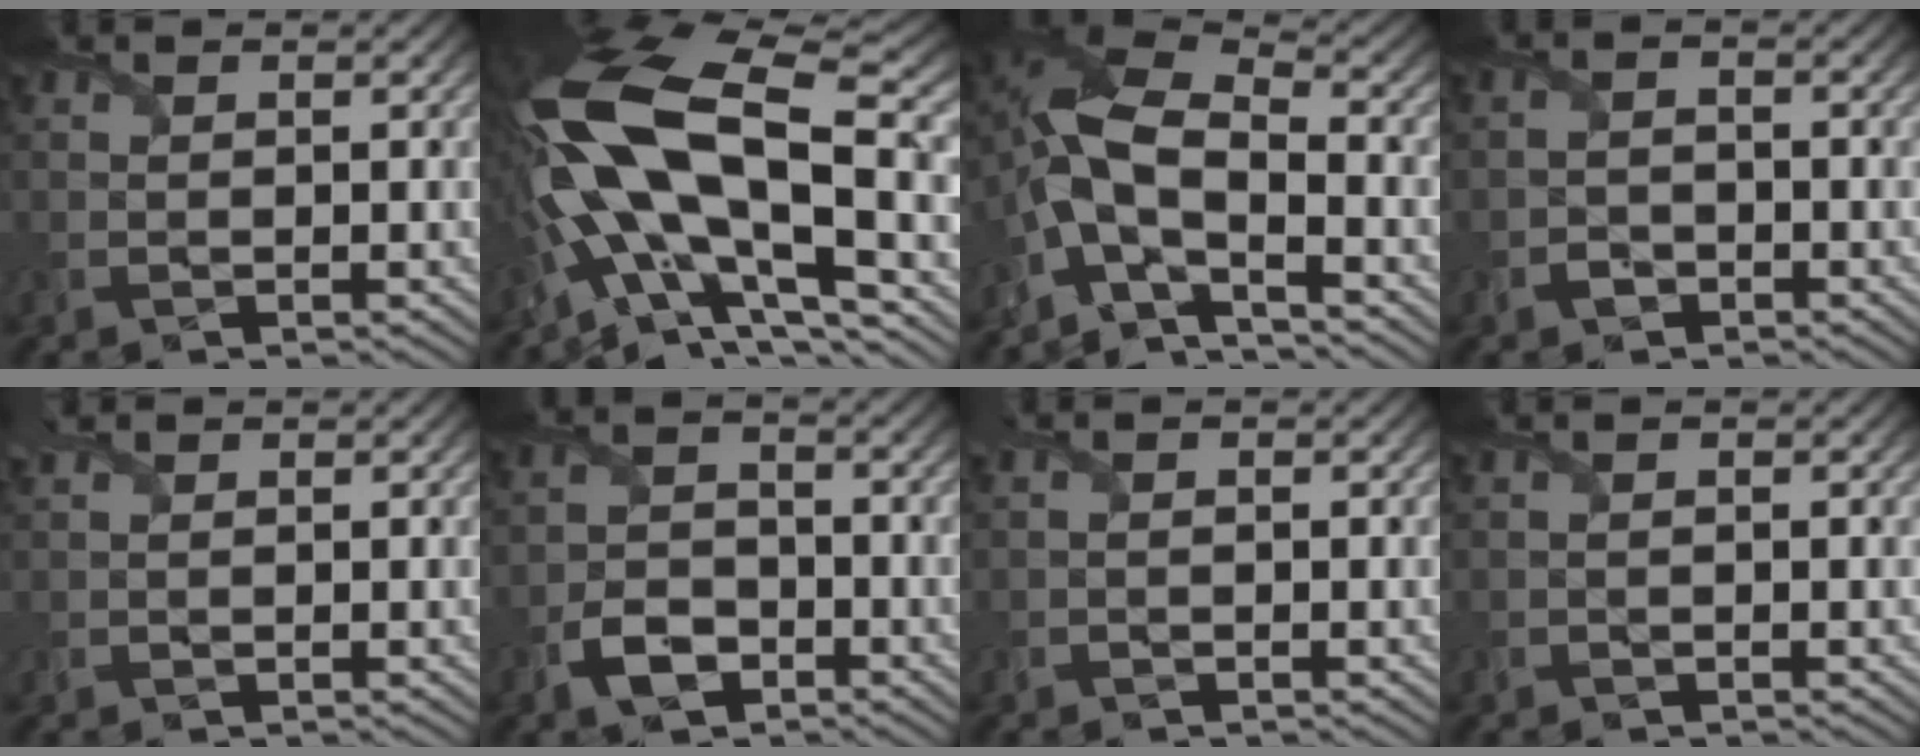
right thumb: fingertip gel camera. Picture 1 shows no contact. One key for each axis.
{"total": 19.0, "fx": -1.0, "fy": 8.4, "fz": 17.0, "tx": -0.338, "ty": -0.004, "tz": -0.022}
{"total": 11.1, "fx": -3.9, "fy": 4.8, "fz": 9.2, "tx": -0.190, "ty": 0.002, "tz": -0.092}
{"total": 1.9, "fx": -1.3, "fy": 1.2, "fz": 0.8, "tx": -0.018, "ty": 0.003, "tz": -0.027}
{"total": 1.5, "fx": 1.1, "fy": 0.8, "fz": 0.7, "tx": -0.019, "ty": 0.006, "tz": 0.023}
{"total": 4.8, "fx": -2.7, "fy": 2.9, "fz": 2.7, "tx": -0.055, "ty": -0.003, "tz": -0.061}
{"total": 0.7, "fx": 0.0, "fy": 0.4, "fz": 0.6, "tx": -0.014, "ty": 0.003, "tz": -0.001}
{"total": 0.6, "fx": 0.2, "fy": 0.2, "fz": 0.5, "tx": -0.014, "ty": 0.003, "tz": 0.001}